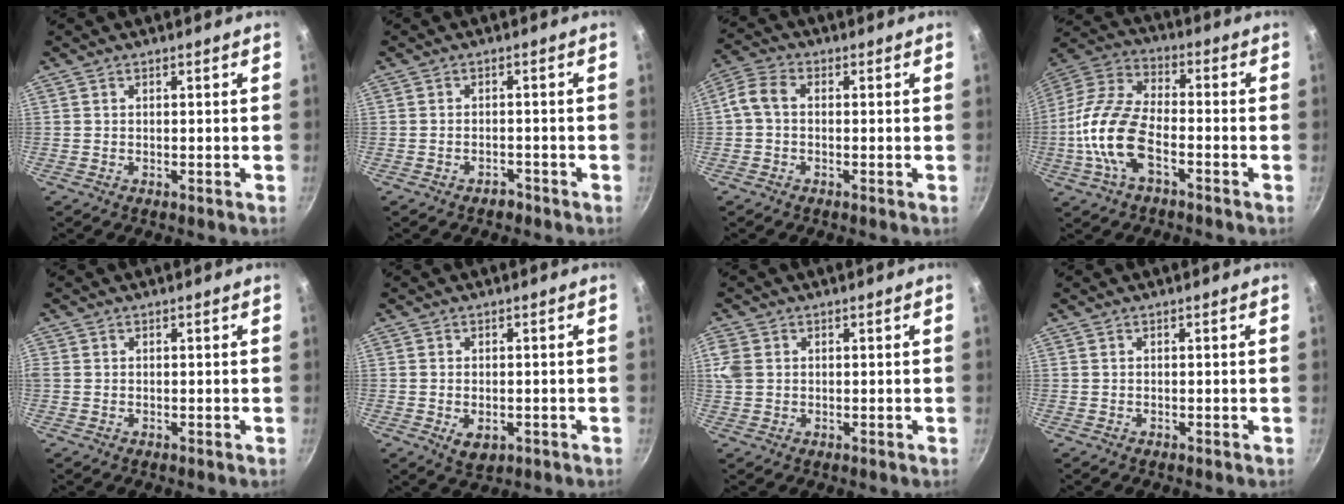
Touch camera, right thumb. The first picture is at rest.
{"total": 1.5, "force": [-1.2, 0.7, 0.4], "torque": [-0.007, 0.009, -0.018]}
{"total": 5.1, "force": [0.0, 3.4, 3.8], "torque": [-0.077, 0.016, -0.009]}
{"total": 14.7, "force": [-4.2, 7.5, 11.9], "torque": [-0.253, 0.036, -0.083]}
{"total": 1.1, "force": [0.1, 1.0, 0.5], "torque": [-0.013, 0.005, 0.005]}
{"total": 3.6, "force": [-1.1, 2.1, 2.7], "torque": [-0.039, 0.002, -0.007]}
{"total": 3.8, "force": [0.6, 3.0, 2.2], "torque": [-0.055, 0.007, 0.015]}
{"total": 0.0}